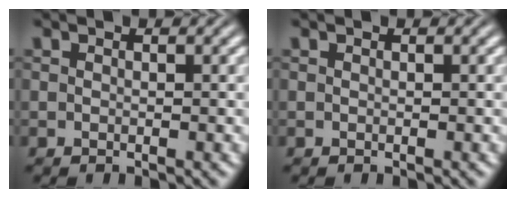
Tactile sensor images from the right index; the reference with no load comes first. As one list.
[{"total": 0.0}]